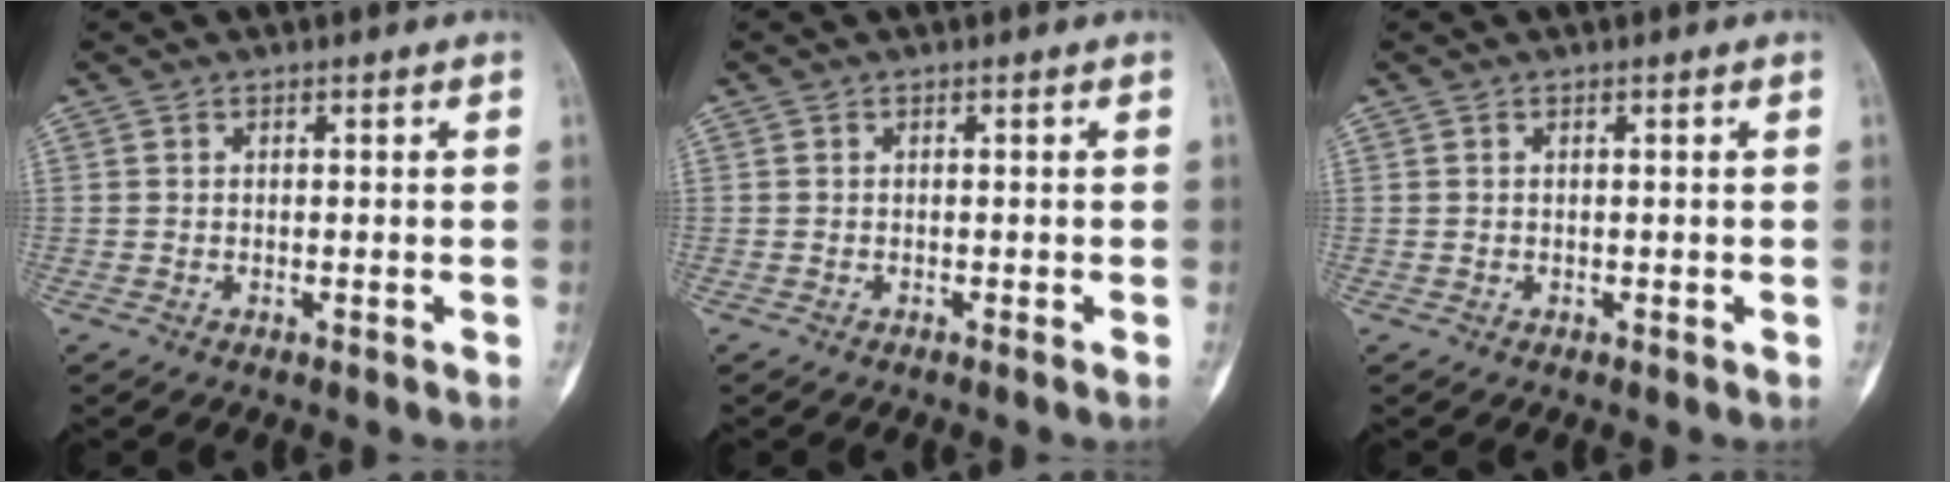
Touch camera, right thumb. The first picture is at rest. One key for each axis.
{"total": 0.0}
{"total": 0.0}